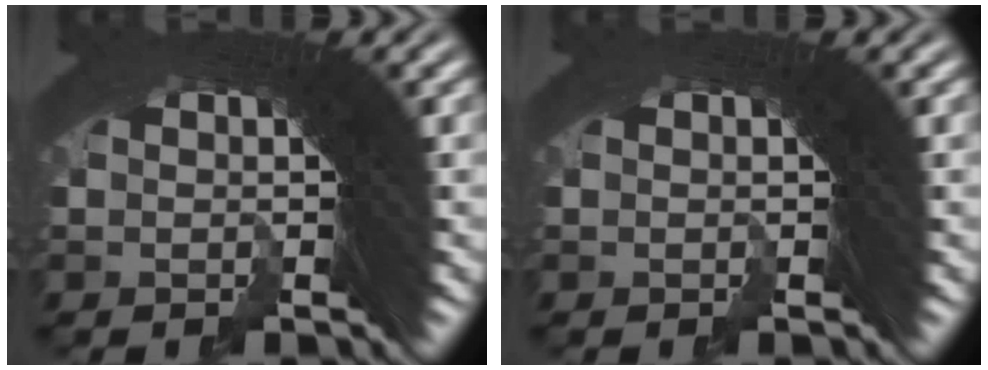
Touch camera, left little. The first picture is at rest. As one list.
[{"total": 0.0}]